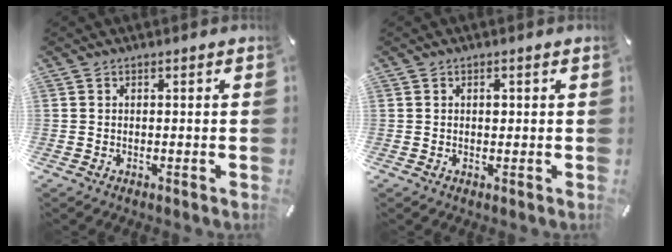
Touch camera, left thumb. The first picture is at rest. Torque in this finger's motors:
{"motor_torque": [0.45, 0.50, 0.17, -0.23, 0.06]}